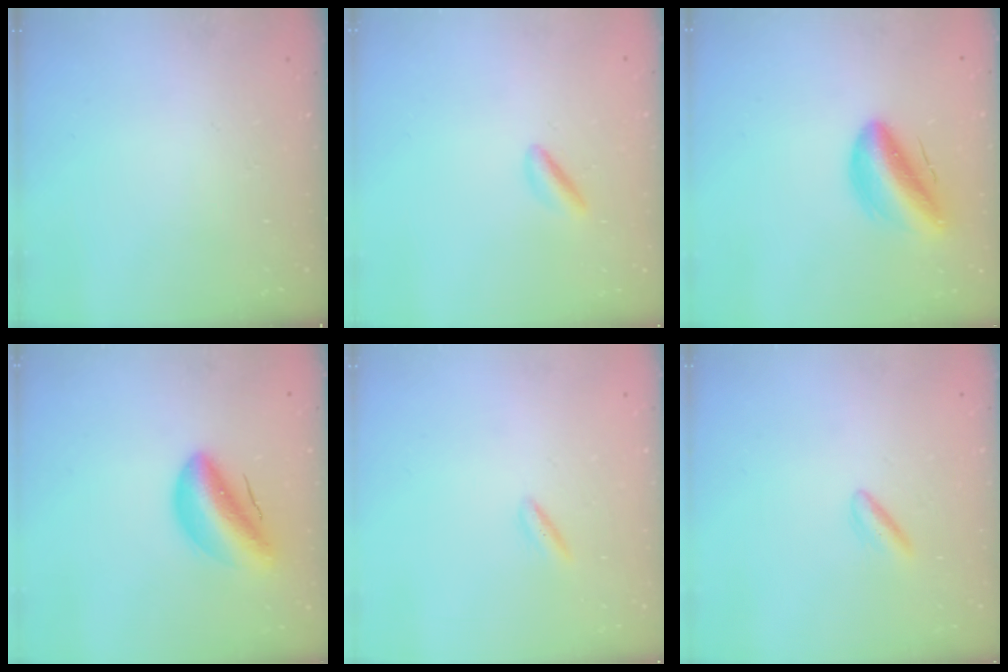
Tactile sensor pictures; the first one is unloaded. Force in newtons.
{"total": 2.3, "press": 2.2, "slide": 0.4}
{"total": 12.3, "press": 11.7, "slide": 3.7}
{"total": 9.8, "press": 9.3, "slide": 3.1}
{"total": 1.7, "press": 1.5, "slide": 0.8}
{"total": 2.7, "press": 2.4, "slide": 1.2}